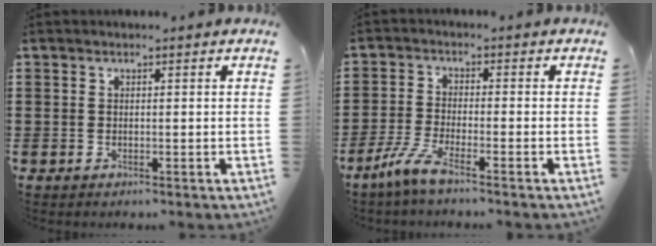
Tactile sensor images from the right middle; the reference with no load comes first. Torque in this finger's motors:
{"motor_torque": [2.14, 0.00, 0.34, 0.13]}